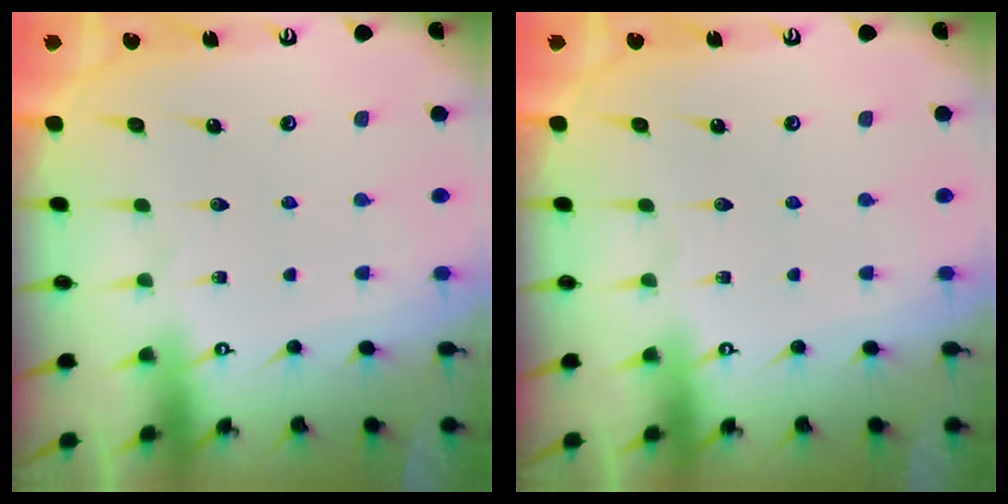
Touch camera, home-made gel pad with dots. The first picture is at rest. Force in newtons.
{"total": 0.0}